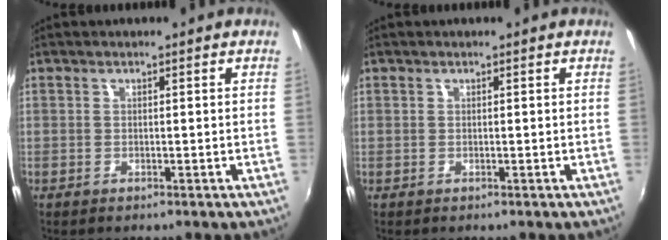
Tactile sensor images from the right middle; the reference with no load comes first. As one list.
[{"total": 0.0}]